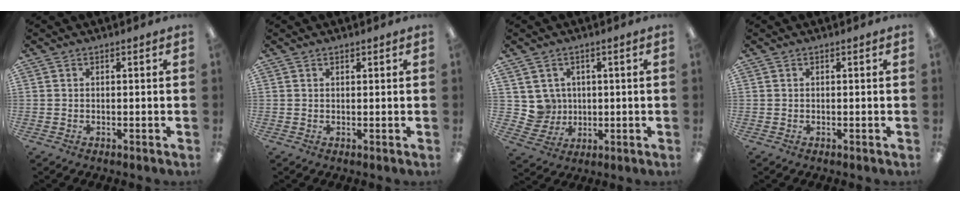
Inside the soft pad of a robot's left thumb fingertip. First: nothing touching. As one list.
[{"total": 0.6, "force": [0.5, 0.3, 0.2], "torque": [0.003, -0.003, 0.008]}, {"total": 5.7, "force": [2.0, 5.3, 0.0], "torque": [-0.011, -0.002, 0.042]}, {"total": 0.0}]